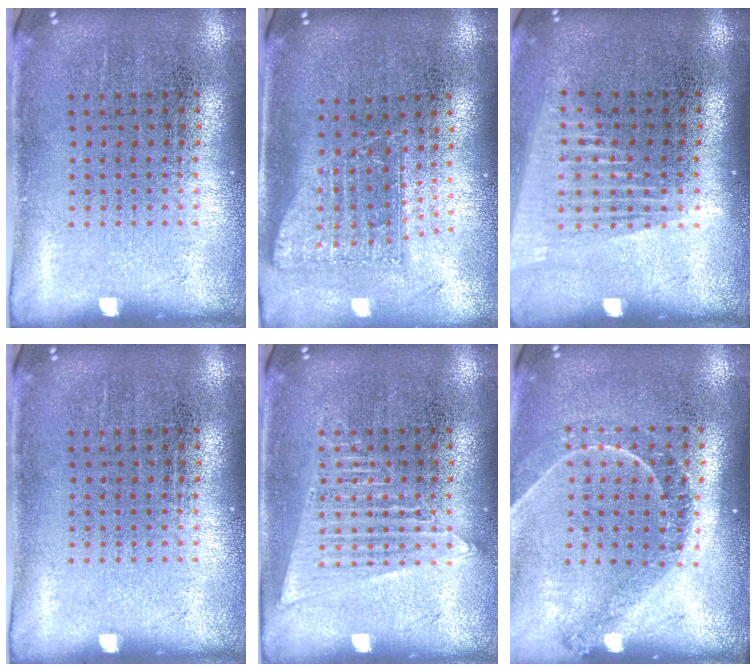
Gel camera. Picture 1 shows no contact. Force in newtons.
{"total": 1.7, "press": 1.3, "slide": 1.2}
{"total": 1.5, "press": 1.3, "slide": 0.8}
{"total": 0.0}
{"total": 1.9, "press": 1.9, "slide": 0.2}
{"total": 1.2, "press": 1.2, "slide": 0.2}